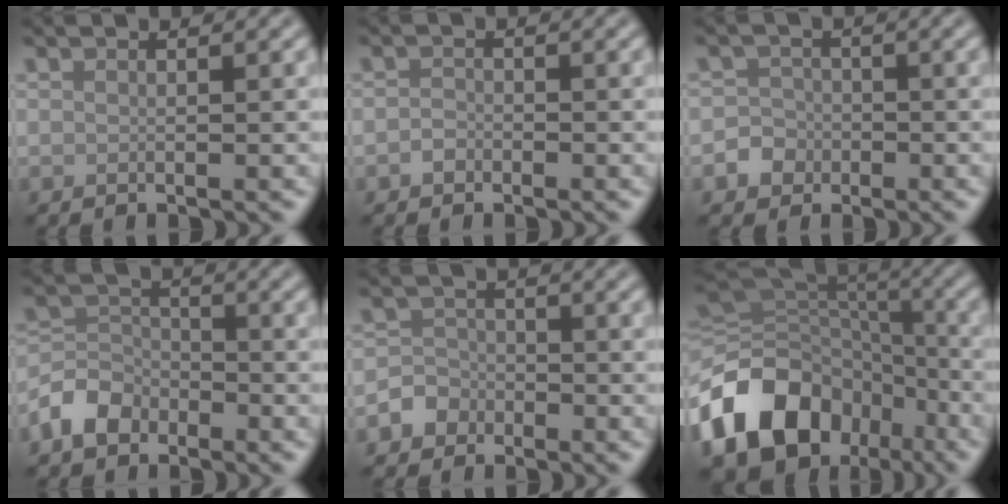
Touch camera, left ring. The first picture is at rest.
{"total": 1.1, "force": [-0.6, 0.8, 0.3], "torque": [-0.003, 0.004, -0.015]}
{"total": 2.7, "force": [-1.2, 2.4, 0.3], "torque": [0.021, 0.003, -0.029]}
{"total": 3.6, "force": [-2.3, 2.5, 1.1], "torque": [-0.022, 0.005, -0.057]}
{"total": 2.4, "force": [-1.5, 1.9, 0.2], "torque": [0.019, 0.010, -0.037]}
{"total": 14.3, "force": [-6.1, 10.5, 7.6], "torque": [-0.161, -0.004, -0.108]}